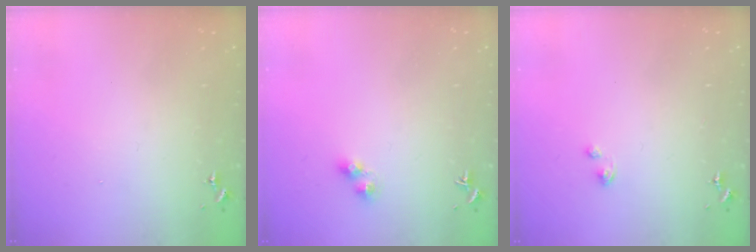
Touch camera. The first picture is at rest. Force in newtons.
{"total": 4.5, "press": 4.5, "slide": 0.2}
{"total": 2.2, "press": 2.2, "slide": 0.2}